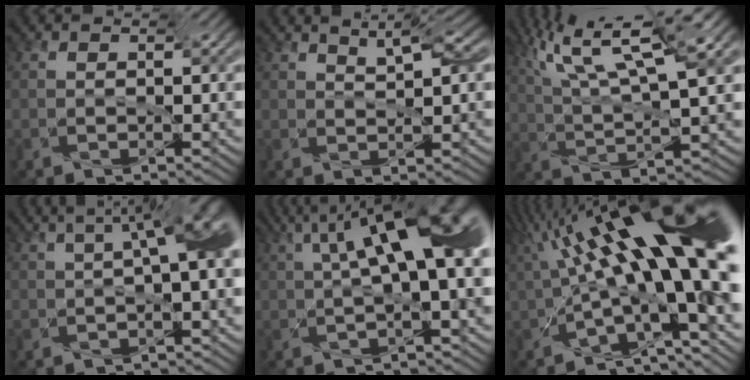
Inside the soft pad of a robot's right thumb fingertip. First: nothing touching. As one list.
[{"total": 4.9, "force": [3.6, 0.8, 3.3], "torque": [-0.051, 0.013, 0.053]}, {"total": 11.8, "force": [5.9, 3.5, 9.6], "torque": [-0.203, 0.011, 0.104]}, {"total": 13.5, "force": [3.0, 5.0, 12.1], "torque": [-0.121, 0.069, 0.032]}, {"total": 13.9, "force": [3.1, 5.0, 12.6], "torque": [-0.164, 0.057, 0.035]}, {"total": 15.7, "force": [2.3, 4.7, 14.9], "torque": [-0.235, 0.033, 0.042]}]